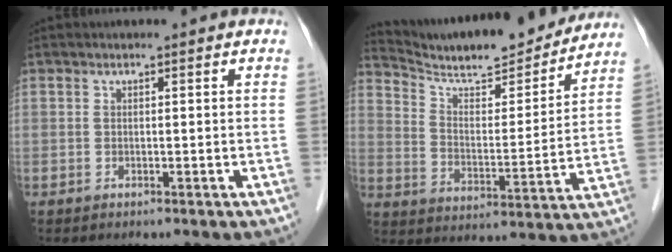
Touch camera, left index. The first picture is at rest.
{"total": 18.9, "force": [17.5, 2.3, 6.9], "torque": [-0.118, -0.019, 0.261]}